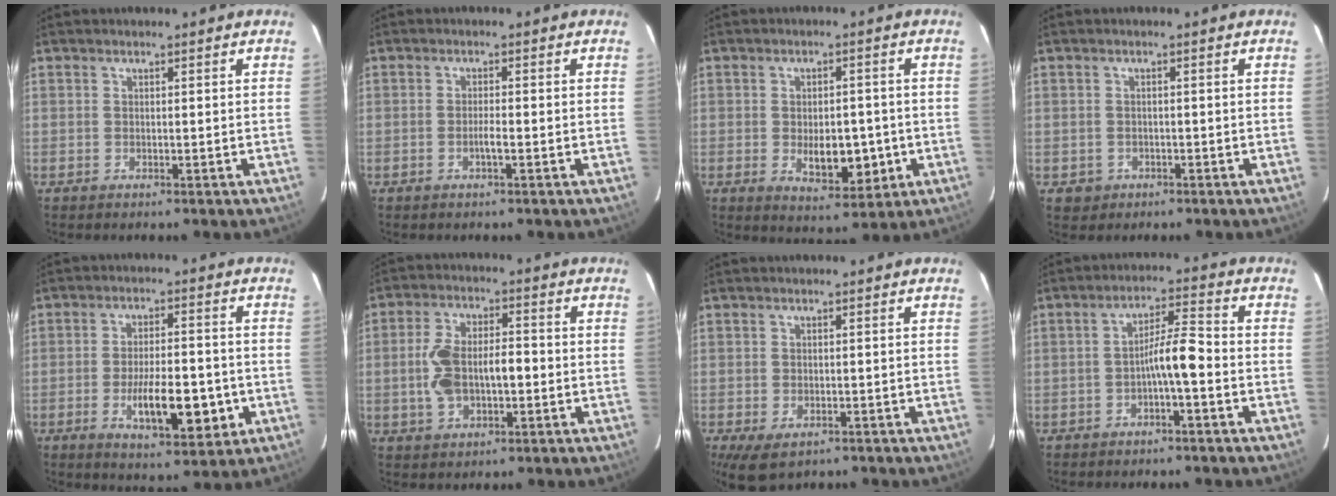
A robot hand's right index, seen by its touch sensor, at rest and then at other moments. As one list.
[{"total": 1.6, "force": [-0.7, 0.0, 1.5], "torque": [-0.030, 0.001, -0.012]}, {"total": 7.6, "force": [-1.6, 3.8, 6.4], "torque": [-0.095, -0.004, -0.011]}, {"total": 2.1, "force": [-0.8, 2.0, 0.0], "torque": [-0.001, 0.007, -0.008]}, {"total": 10.9, "force": [-3.1, 3.4, 9.9], "torque": [-0.161, -0.004, -0.043]}, {"total": 9.0, "force": [-1.1, 4.2, 7.9], "torque": [-0.163, 0.024, -0.014]}, {"total": 6.3, "force": [-3.8, 3.7, 3.4], "torque": [-0.072, -0.013, -0.054]}, {"total": 5.6, "force": [-1.7, 0.5, 5.3], "torque": [-0.090, 0.018, -0.028]}]